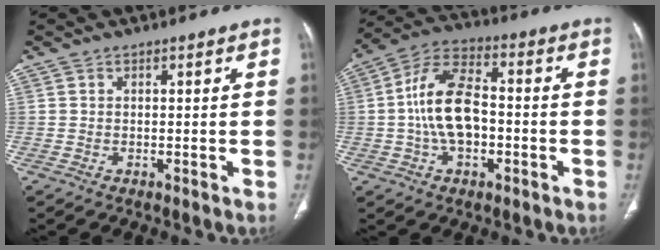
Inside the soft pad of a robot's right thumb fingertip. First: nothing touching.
{"total": 12.9, "force": [-1.2, 7.4, 10.5], "torque": [-0.193, 0.035, -0.027]}